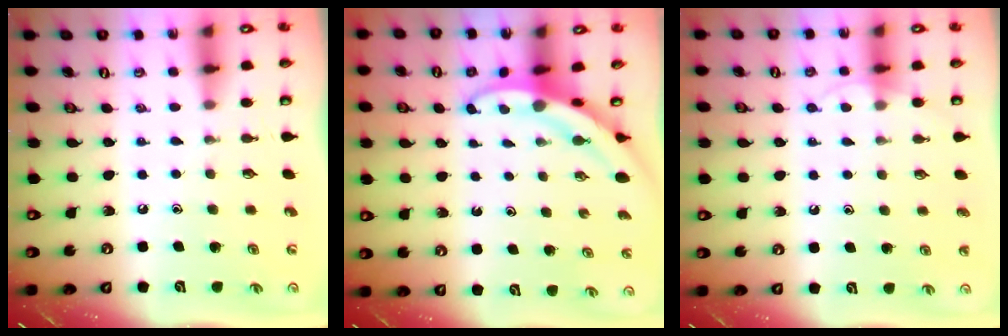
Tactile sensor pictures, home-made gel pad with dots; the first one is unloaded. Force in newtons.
{"total": 3.3, "press": 3.3, "slide": 0.3}
{"total": 4.3, "press": 4.3, "slide": 0.4}